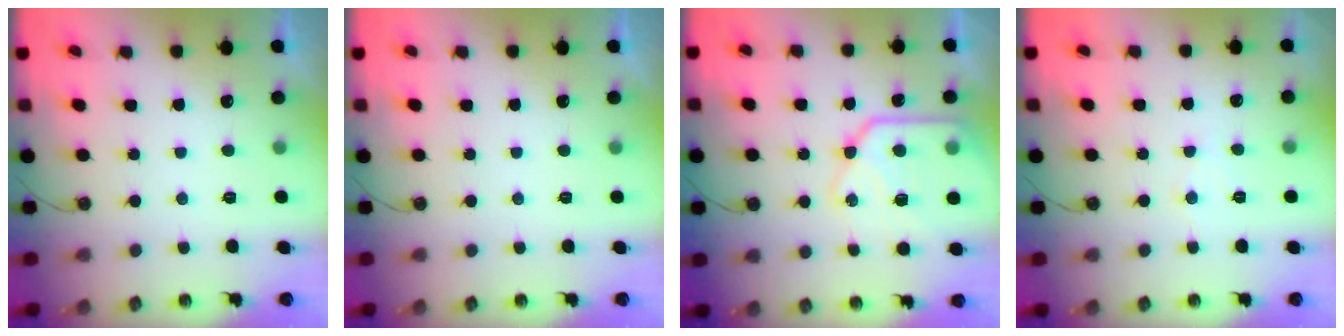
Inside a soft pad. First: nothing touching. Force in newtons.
{"total": 0.0}
{"total": 18.6, "press": 18.5, "slide": 1.7}
{"total": 4.8, "press": 4.7, "slide": 0.9}